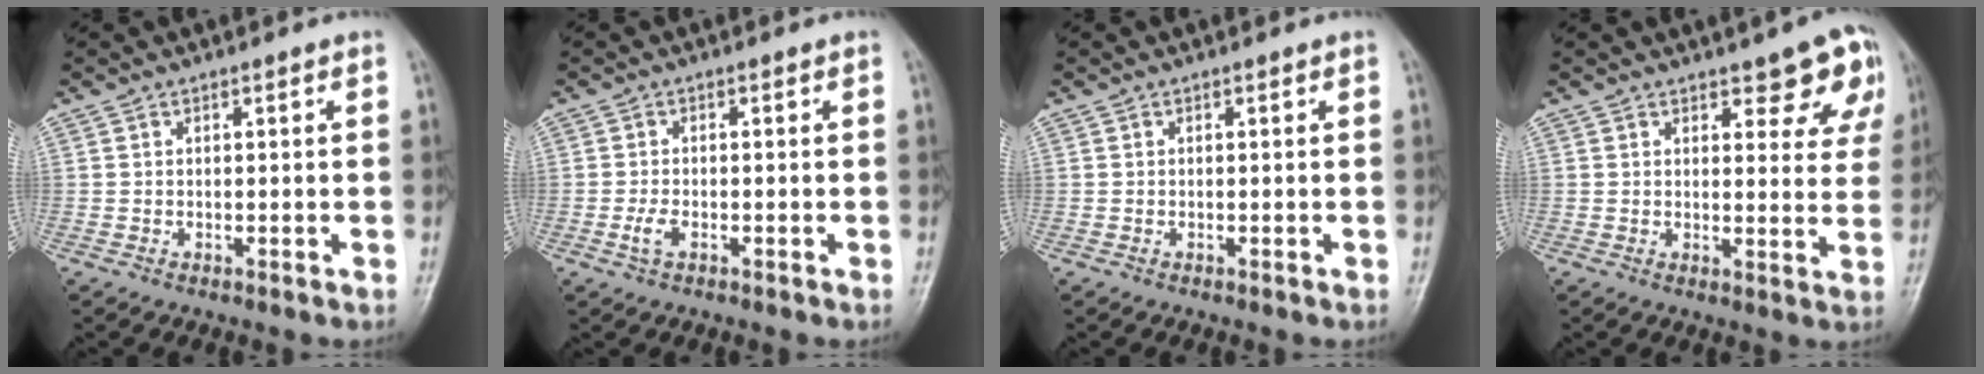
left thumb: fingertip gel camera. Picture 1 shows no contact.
{"total": 2.3, "force": [-1.0, 1.1, 1.8], "torque": [-0.041, 0.005, -0.020]}
{"total": 0.0}
{"total": 8.8, "force": [5.3, 3.4, 6.1], "torque": [-0.036, -0.027, 0.062]}